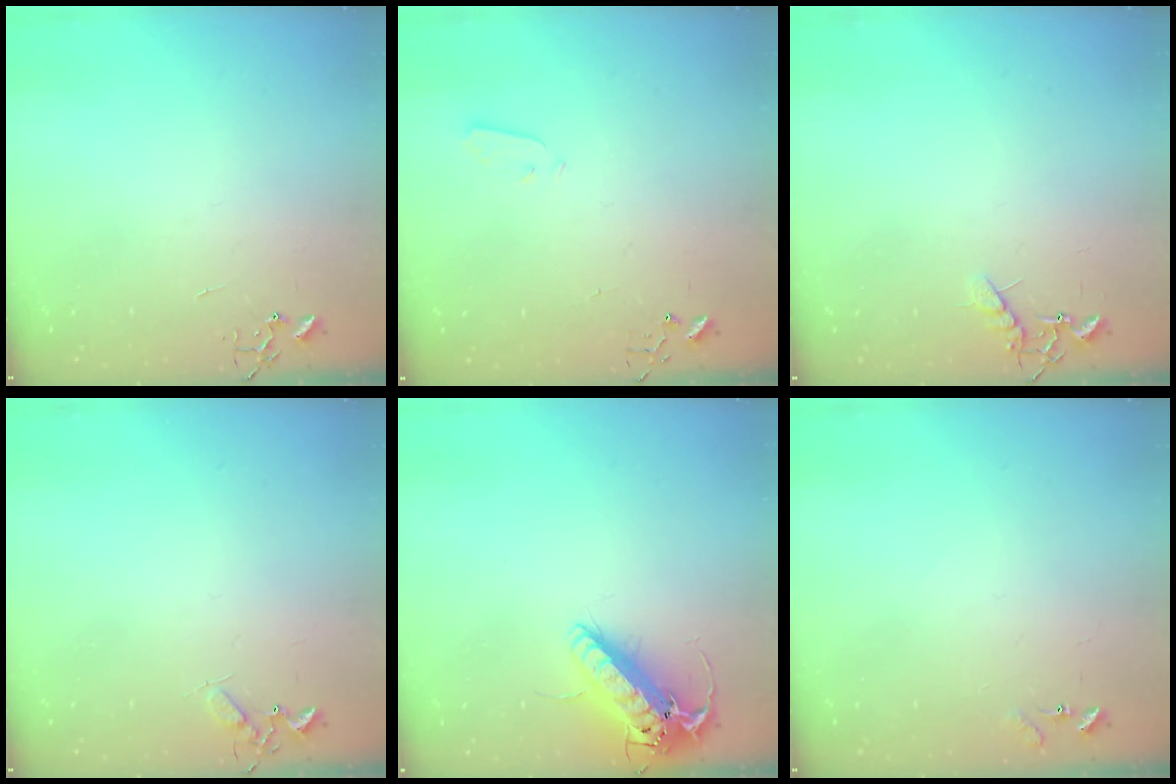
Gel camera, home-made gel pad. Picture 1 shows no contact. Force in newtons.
{"total": 3.0, "press": 3.0, "slide": 0.3}
{"total": 6.8, "press": 6.8, "slide": 0.3}
{"total": 4.6, "press": 4.6, "slide": 0.6}
{"total": 16.7, "press": 16.4, "slide": 3.1}
{"total": 7.7, "press": 7.6, "slide": 0.6}